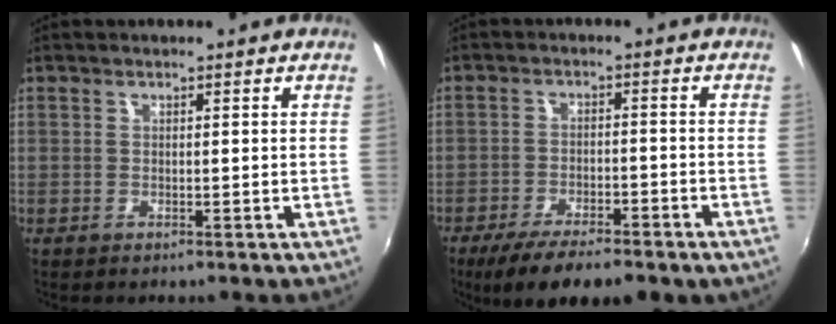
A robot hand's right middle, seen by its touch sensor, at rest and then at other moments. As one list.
[{"total": 11.9, "force": [-8.8, 3.3, 7.3], "torque": [-0.148, -0.029, -0.138]}]